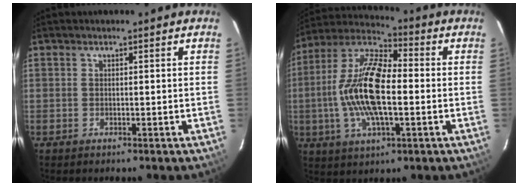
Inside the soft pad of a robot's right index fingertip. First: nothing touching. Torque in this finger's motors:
{"motor_torque": [2.14, 0.00, 1.05, 0.21]}